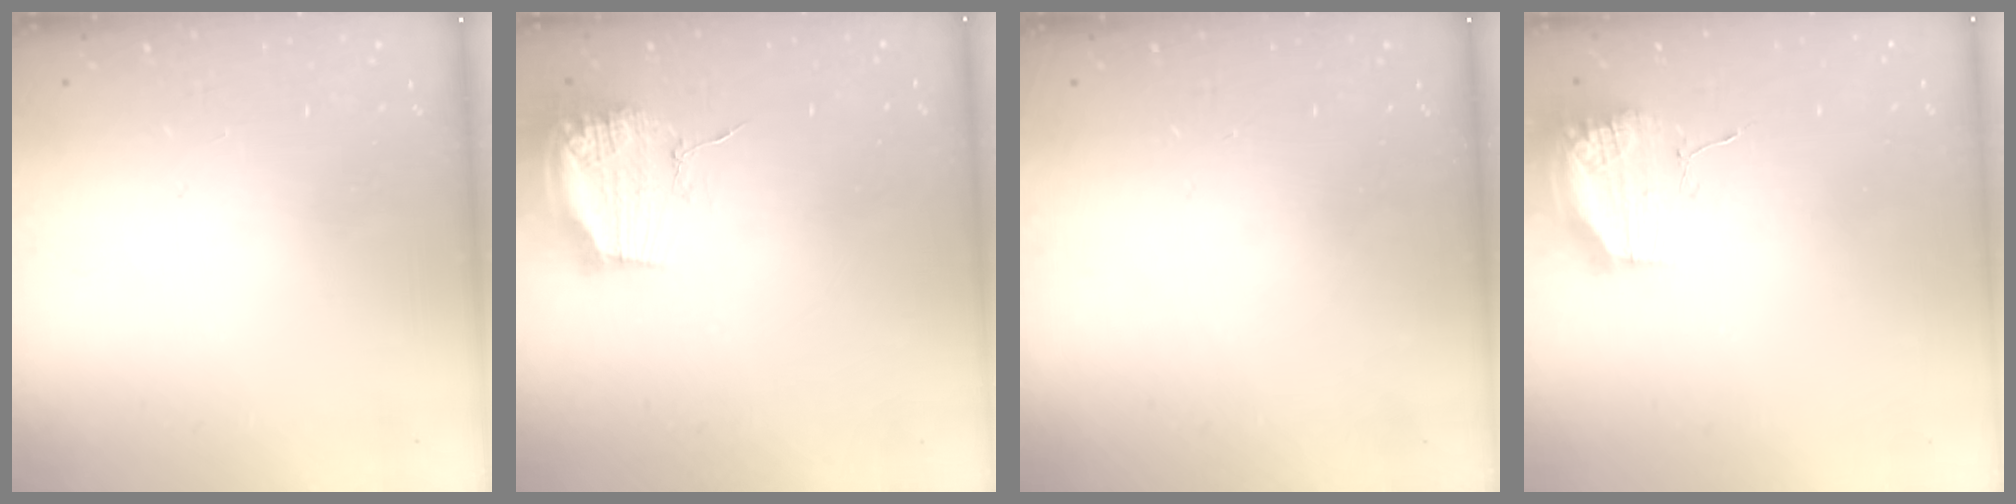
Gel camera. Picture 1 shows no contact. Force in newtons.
{"total": 15.6, "press": 15.6, "slide": 0.1}
{"total": 13.4, "press": 3.0, "slide": 13.1}
{"total": 11.7, "press": 11.6, "slide": 1.0}